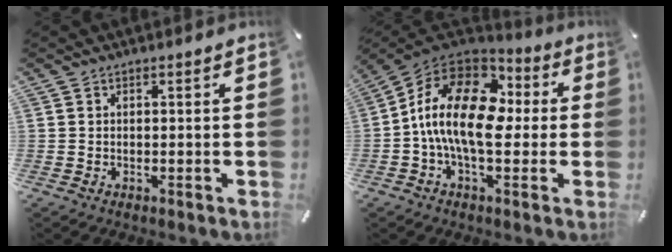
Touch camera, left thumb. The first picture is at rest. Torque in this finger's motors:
{"motor_torque": [0.58, 2.32, 1.73, -1.04, 0.67]}